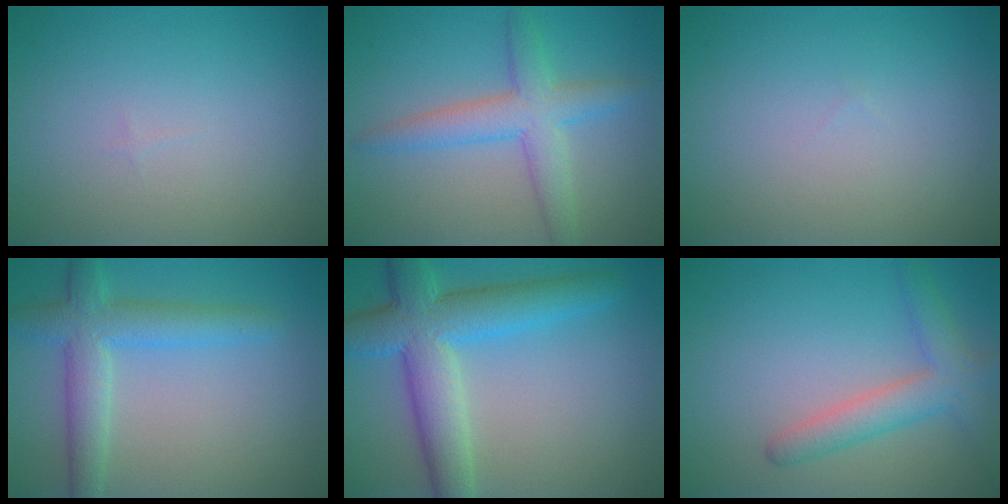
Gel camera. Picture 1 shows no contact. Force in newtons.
{"total": 4.5, "press": 4.5, "slide": 0.1}
{"total": 0.0}
{"total": 4.8, "press": 4.8, "slide": 0.4}
{"total": 7.6, "press": 7.6, "slide": 0.4}
{"total": 3.8, "press": 3.8, "slide": 0.2}